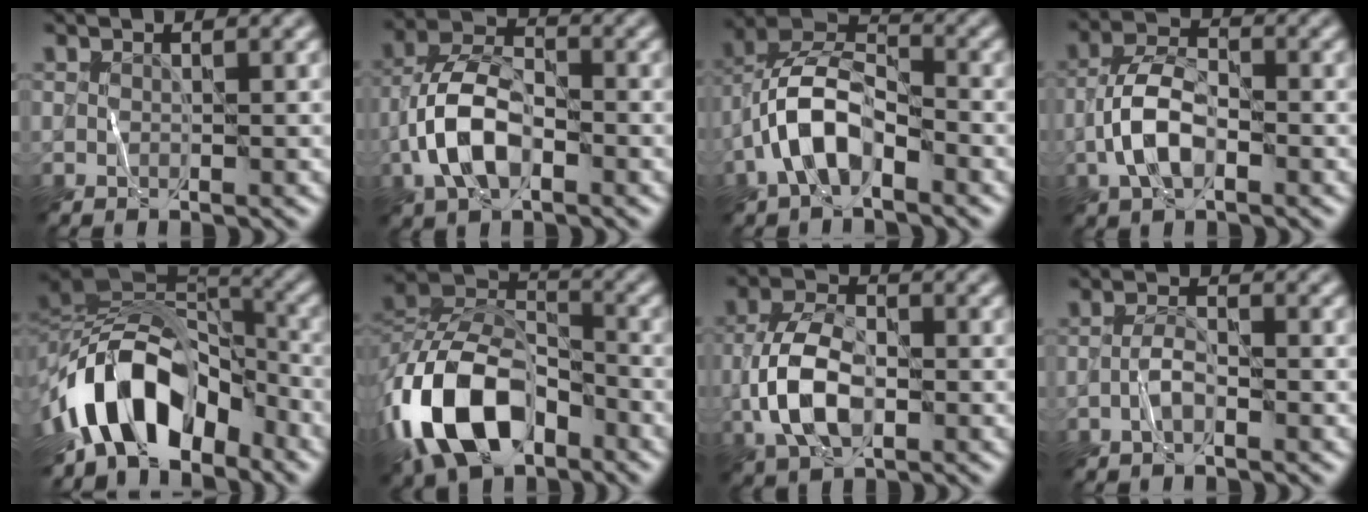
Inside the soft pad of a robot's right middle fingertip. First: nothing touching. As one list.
[{"total": 6.5, "force": [-2.2, 3.4, 5.0], "torque": [-0.104, 0.008, -0.050]}, {"total": 6.8, "force": [-3.1, 3.3, 5.1], "torque": [-0.099, 0.015, -0.063]}, {"total": 5.0, "force": [-1.7, 2.5, 4.0], "torque": [-0.081, 0.009, -0.042]}, {"total": 11.8, "force": [-5.9, 6.4, 8.0], "torque": [-0.124, 0.018, -0.110]}, {"total": 11.9, "force": [-5.7, 7.0, 7.7], "torque": [-0.157, 0.003, -0.118]}, {"total": 6.1, "force": [-1.6, 3.3, 5.0], "torque": [-0.105, 0.005, -0.039]}, {"total": 1.6, "force": [-0.8, 0.5, 1.3], "torque": [-0.027, 0.007, -0.020]}]